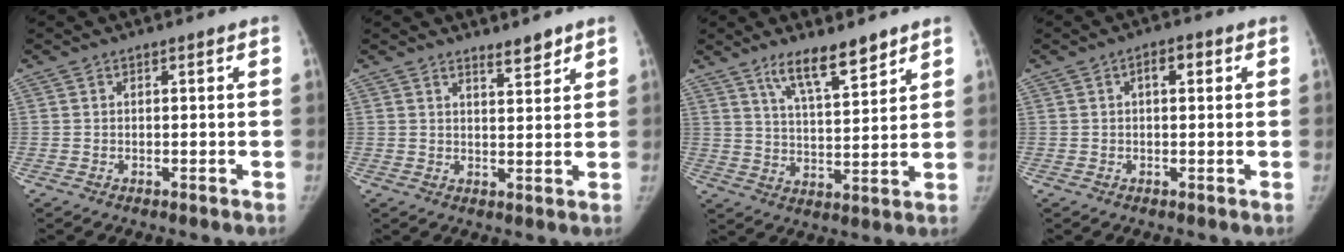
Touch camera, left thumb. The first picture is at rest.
{"total": 3.2, "force": [2.8, 0.8, 1.4], "torque": [-0.011, -0.026, 0.044]}
{"total": 9.6, "force": [7.1, 2.4, 6.1], "torque": [-0.089, -0.048, 0.127]}
{"total": 3.2, "force": [1.0, 1.5, 2.6], "torque": [-0.036, 0.007, 0.012]}